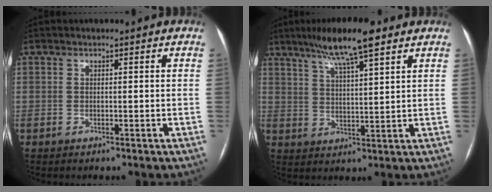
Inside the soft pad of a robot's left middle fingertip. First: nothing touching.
{"total": 10.2, "force": [7.0, 0.8, 7.4], "torque": [-0.126, 0.014, 0.118]}